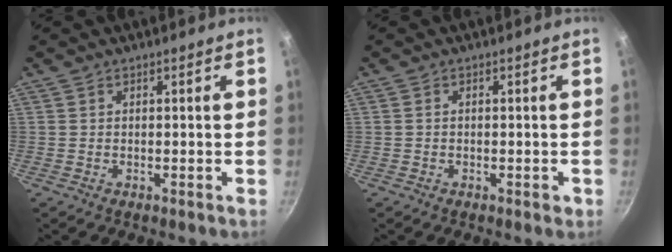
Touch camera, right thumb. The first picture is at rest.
{"total": 1.4, "force": [-0.5, 0.8, 1.1], "torque": [-0.014, 0.006, -0.008]}